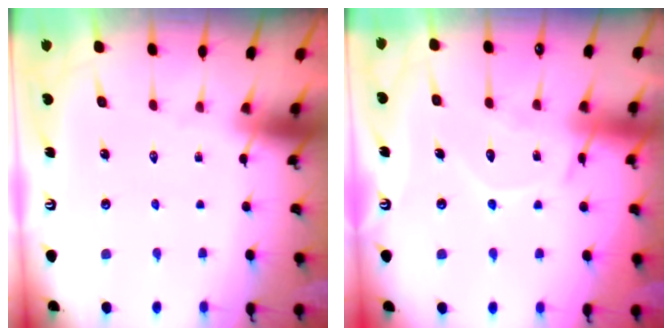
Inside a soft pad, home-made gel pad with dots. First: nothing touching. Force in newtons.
{"total": 11.5, "press": 11.4, "slide": 1.0}